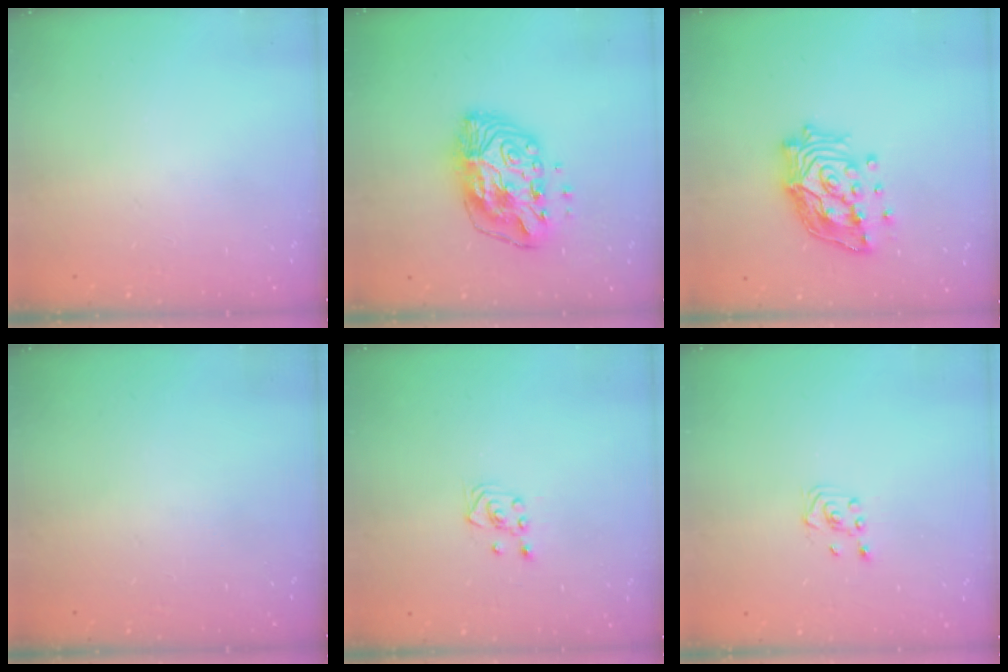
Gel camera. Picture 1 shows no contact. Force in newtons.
{"total": 13.7, "press": 13.7, "slide": 1.0}
{"total": 16.9, "press": 16.7, "slide": 2.7}
{"total": 0.0}
{"total": 3.0, "press": 2.6, "slide": 1.5}
{"total": 2.3, "press": 2.2, "slide": 0.8}